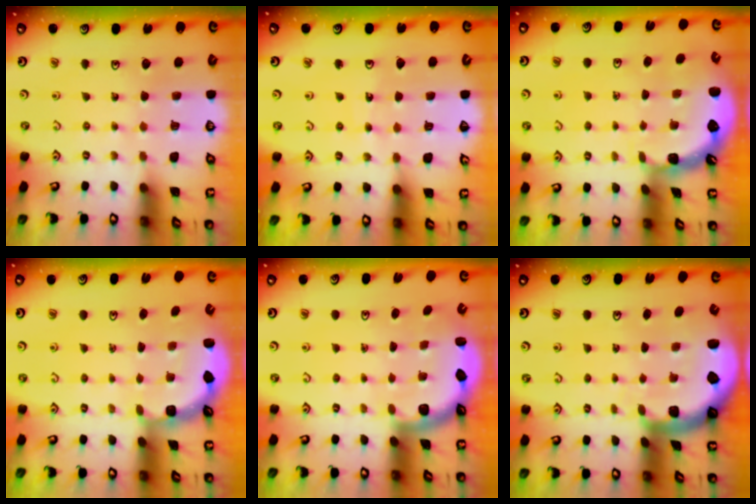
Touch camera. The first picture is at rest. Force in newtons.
{"total": 5.6, "press": 5.6, "slide": 0.7}
{"total": 1.3, "press": 1.3, "slide": 0.1}
{"total": 2.7, "press": 2.4, "slide": 1.4}
{"total": 2.6, "press": 2.5, "slide": 0.7}
{"total": 2.4, "press": 2.4, "slide": 0.3}